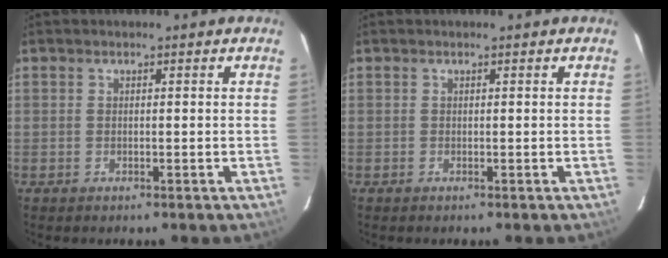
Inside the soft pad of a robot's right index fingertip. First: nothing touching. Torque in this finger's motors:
{"motor_torque": [0.02, 0.05, -0.01, 0.01]}